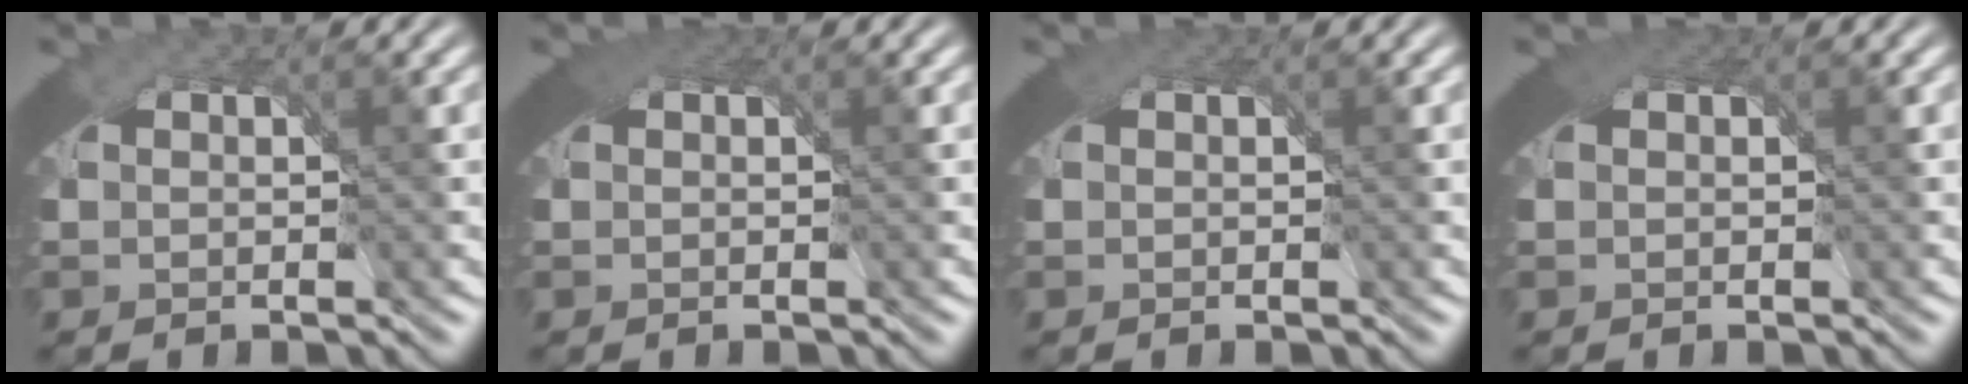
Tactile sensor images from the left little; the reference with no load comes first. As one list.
[{"total": 2.0, "force": [1.0, 1.1, 1.3], "torque": [-0.024, -0.006, 0.016]}, {"total": 0.9, "force": [0.5, 0.6, 0.5], "torque": [-0.009, -0.002, 0.007]}, {"total": 1.6, "force": [0.8, 1.0, 0.9], "torque": [-0.018, -0.003, 0.013]}]